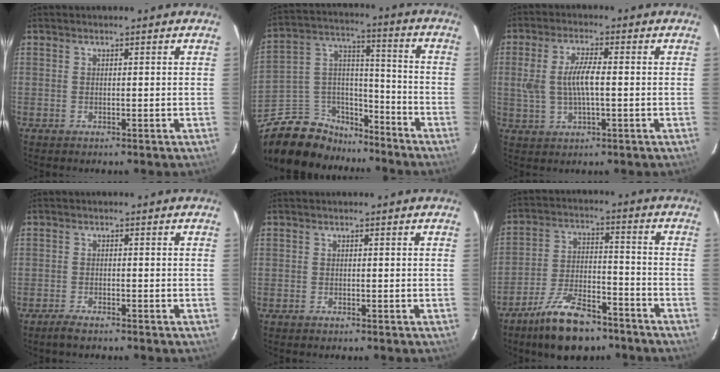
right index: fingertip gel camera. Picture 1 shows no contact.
{"total": 16.4, "force": [-12.9, 9.1, 4.6], "torque": [-0.111, 0.067, -0.208]}
{"total": 7.1, "force": [0.0, 2.5, 6.7], "torque": [-0.134, 0.003, 0.004]}
{"total": 2.6, "force": [-2.3, 0.5, 1.1], "torque": [-0.036, -0.003, -0.045]}
{"total": 0.5, "force": [-0.5, 0.2, 0.0], "torque": [-0.003, 0.000, -0.012]}
{"total": 13.8, "force": [-10.4, 5.4, 7.4], "torque": [-0.147, 0.006, -0.178]}